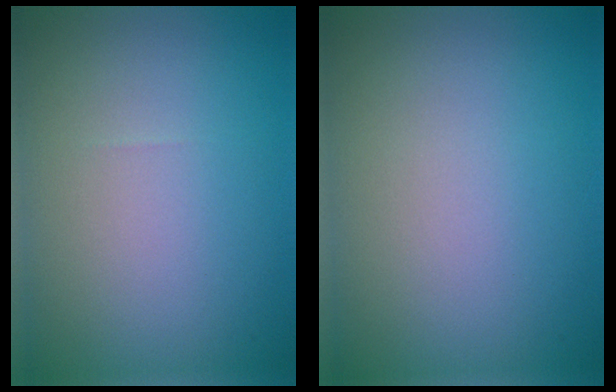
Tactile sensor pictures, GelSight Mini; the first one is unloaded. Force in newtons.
{"total": 0.0}